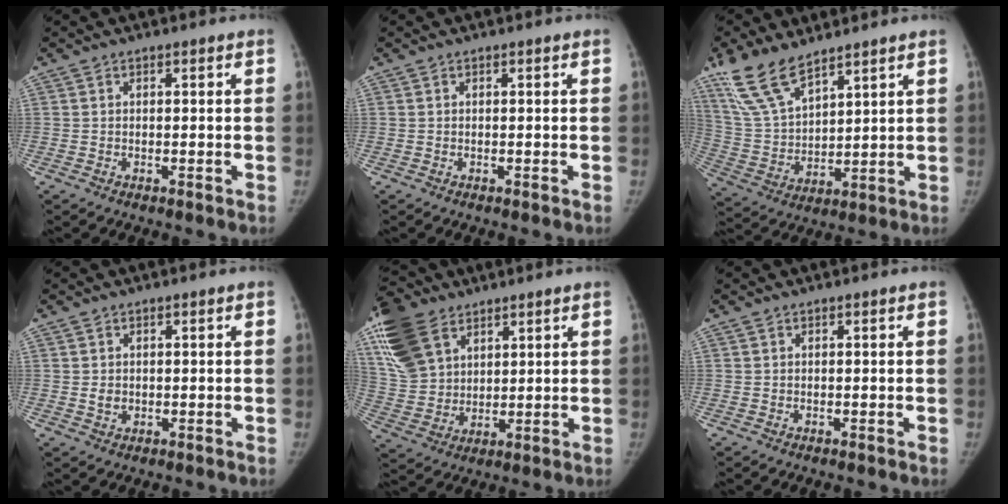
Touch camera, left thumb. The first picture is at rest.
{"total": 0.0}
{"total": 12.7, "force": [9.4, 4.9, 7.0], "torque": [-0.130, -0.038, 0.200]}
{"total": 1.7, "force": [0.3, 1.4, 0.9], "torque": [-0.015, -0.004, 0.011]}
{"total": 16.8, "force": [9.0, 10.9, 9.2], "torque": [-0.188, -0.011, 0.180]}
{"total": 0.0}